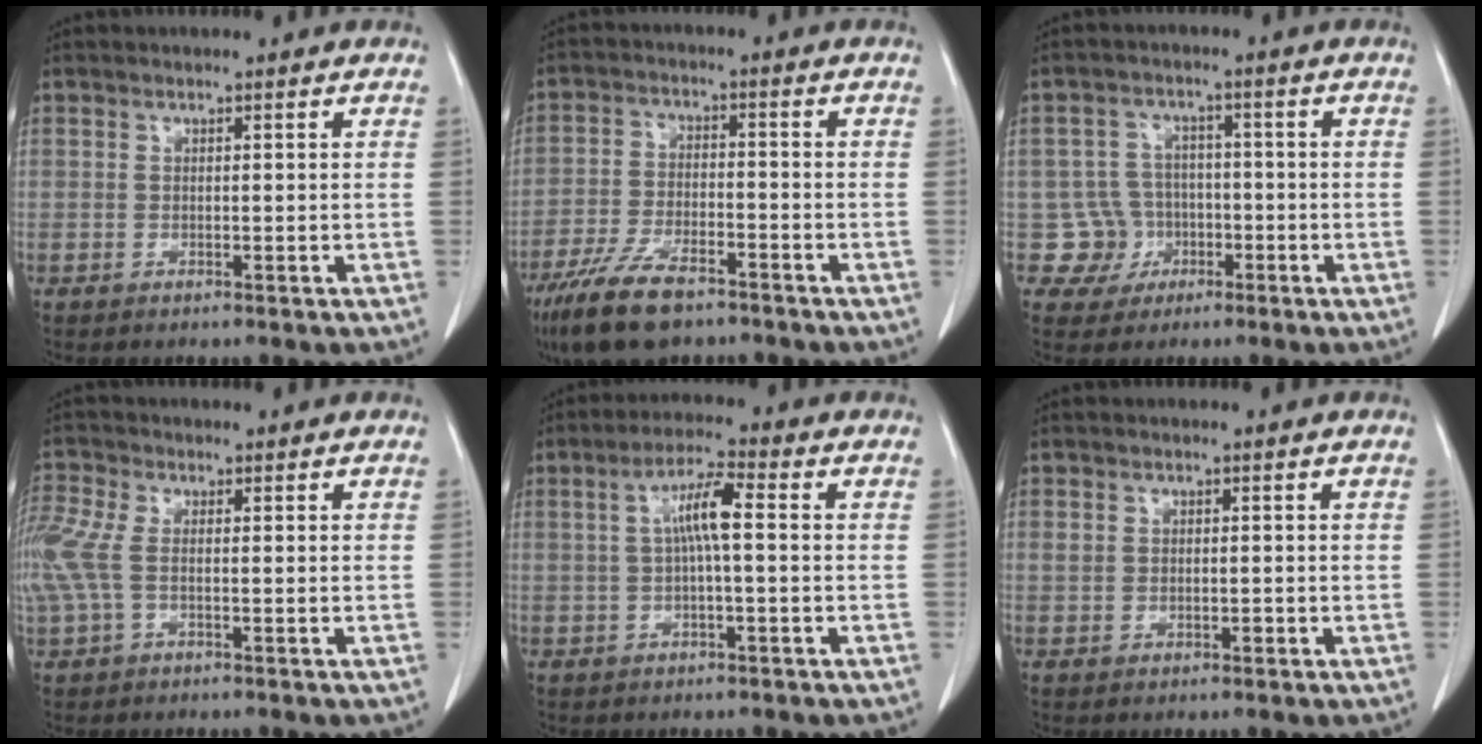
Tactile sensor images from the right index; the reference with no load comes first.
{"total": 10.8, "force": [-7.7, 3.3, 6.8], "torque": [-0.136, -0.017, -0.139]}
{"total": 5.6, "force": [-1.6, 5.4, -0.1], "torque": [0.012, 0.016, -0.023]}
{"total": 6.4, "force": [0.0, 3.2, 5.5], "torque": [-0.177, 0.020, 0.003]}
{"total": 5.7, "force": [0.5, 0.6, 5.6], "torque": [-0.106, 0.015, 0.008]}
{"total": 1.6, "force": [0.0, 1.2, 1.1], "torque": [-0.025, 0.006, 0.006]}